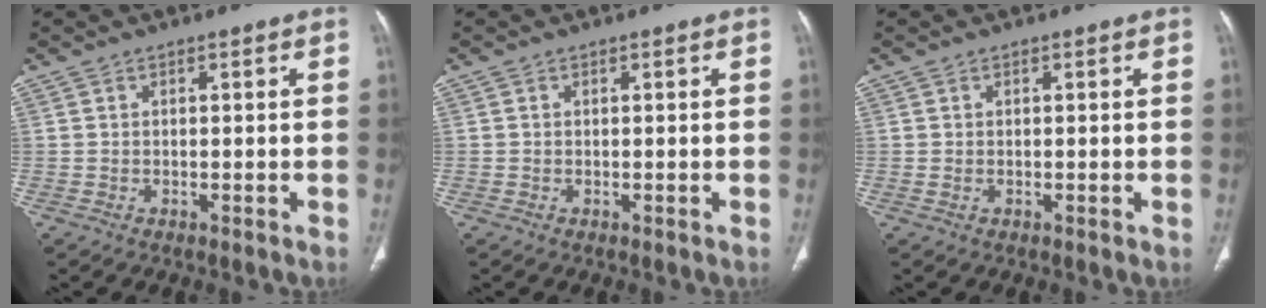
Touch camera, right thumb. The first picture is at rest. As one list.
[{"total": 0.0}, {"total": 0.5, "force": [0.0, 0.3, 0.4], "torque": [-0.013, -0.003, 0.003]}]